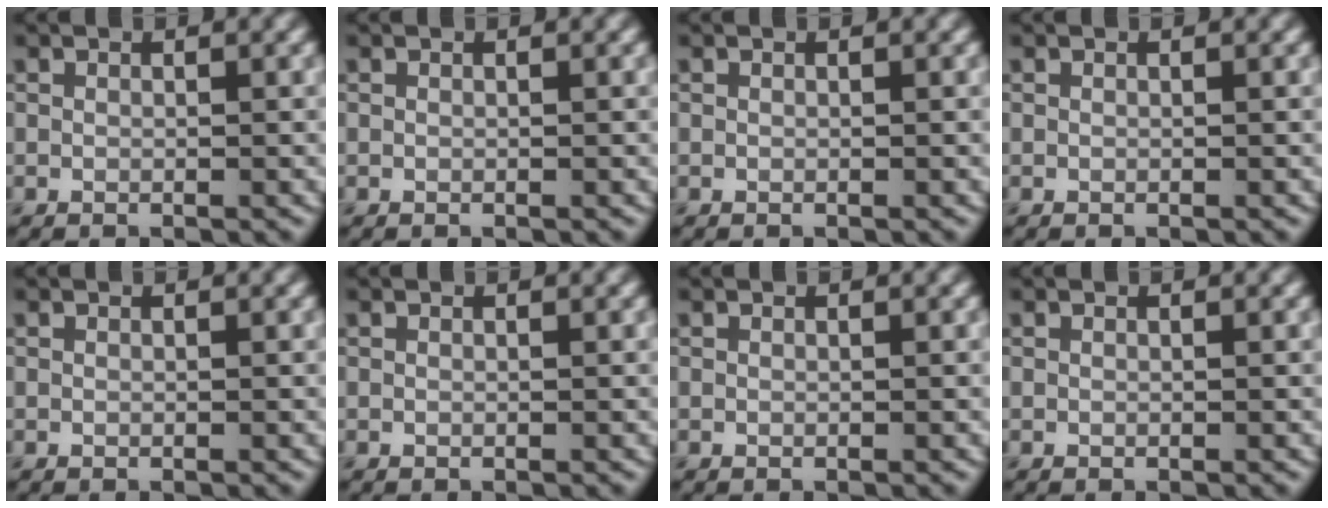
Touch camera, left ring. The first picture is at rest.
{"total": 0.0}
{"total": 0.0}
{"total": 0.0}
{"total": 0.0}
{"total": 0.0}
{"total": 0.0}
{"total": 0.0}